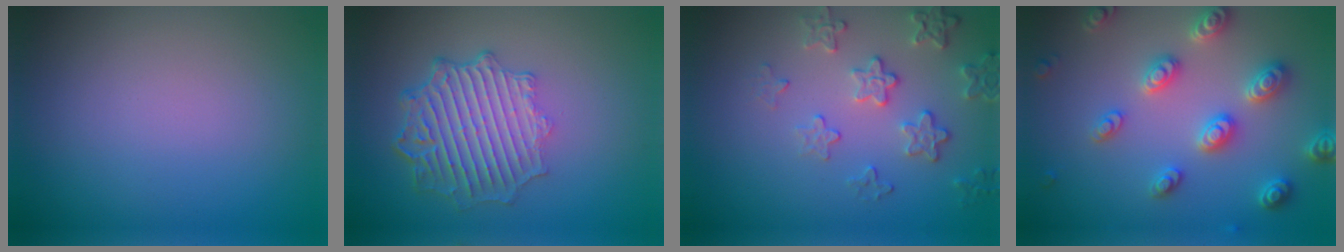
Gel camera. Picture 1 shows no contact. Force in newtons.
{"total": 6.3, "press": 4.8, "slide": 4.1}
{"total": 3.1, "press": 2.9, "slide": 1.2}
{"total": 5.0, "press": 4.9, "slide": 1.0}